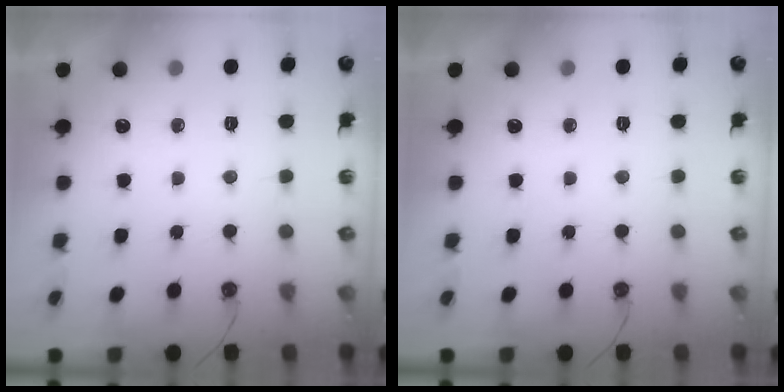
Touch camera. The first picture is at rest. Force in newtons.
{"total": 0.0}